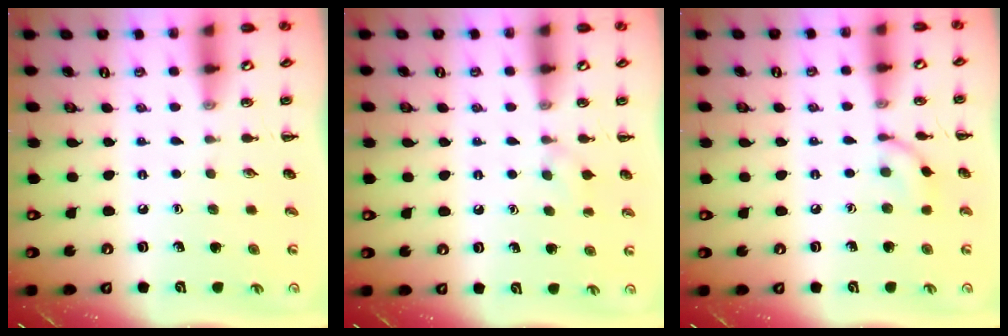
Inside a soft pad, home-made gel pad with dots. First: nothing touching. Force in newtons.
{"total": 5.1, "press": 4.7, "slide": 1.9}
{"total": 6.7, "press": 6.7, "slide": 0.7}